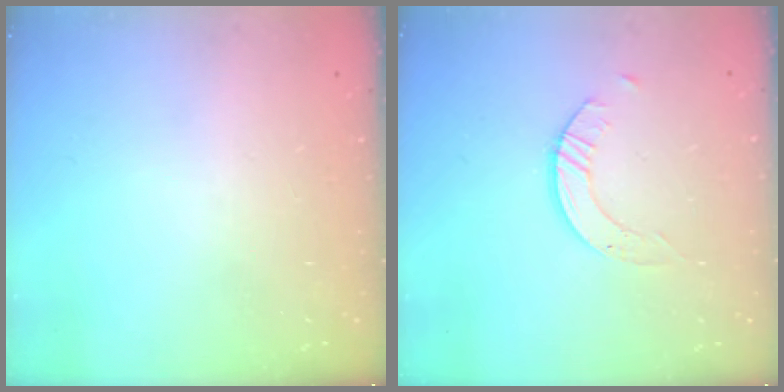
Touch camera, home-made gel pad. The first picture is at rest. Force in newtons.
{"total": 2.6, "press": 2.5, "slide": 0.3}